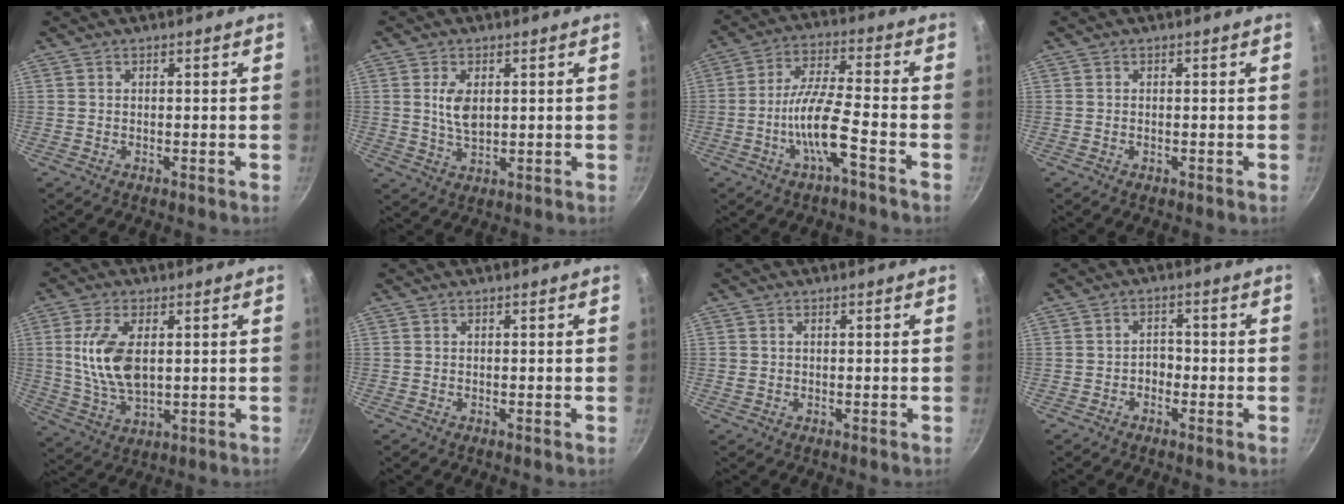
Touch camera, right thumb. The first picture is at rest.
{"total": 5.3, "force": [1.1, 2.9, 4.3], "torque": [-0.079, -0.009, 0.027]}
{"total": 10.1, "force": [-3.9, 2.1, 9.0], "torque": [-0.186, 0.034, -0.076]}
{"total": 0.0}
{"total": 11.4, "force": [1.8, 5.9, 9.6], "torque": [-0.193, -0.011, 0.044]}
{"total": 0.0}
{"total": 1.1, "force": [0.2, 0.9, 0.6], "torque": [-0.013, 0.003, 0.009]}
{"total": 2.4, "force": [-1.1, 1.8, 1.2], "torque": [-0.002, 0.013, -0.025]}